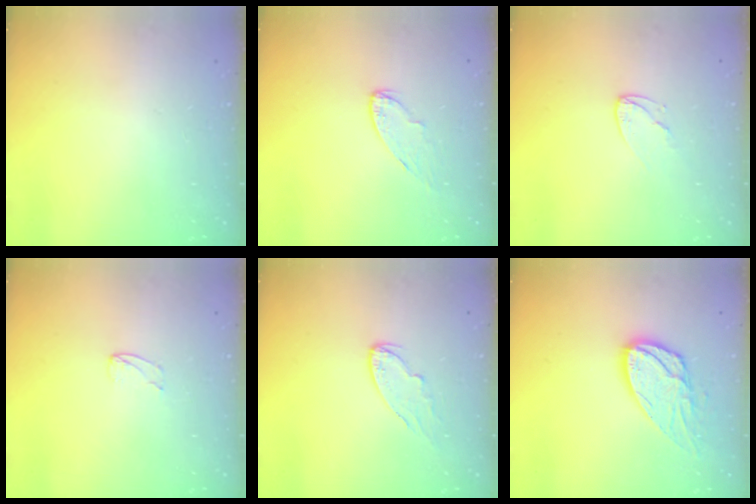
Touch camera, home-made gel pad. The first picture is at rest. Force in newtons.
{"total": 6.4, "press": 6.4, "slide": 0.4}
{"total": 4.3, "press": 4.3, "slide": 0.4}
{"total": 2.4, "press": 2.4, "slide": 0.2}
{"total": 6.1, "press": 6.1, "slide": 0.6}
{"total": 12.7, "press": 12.7, "slide": 1.3}